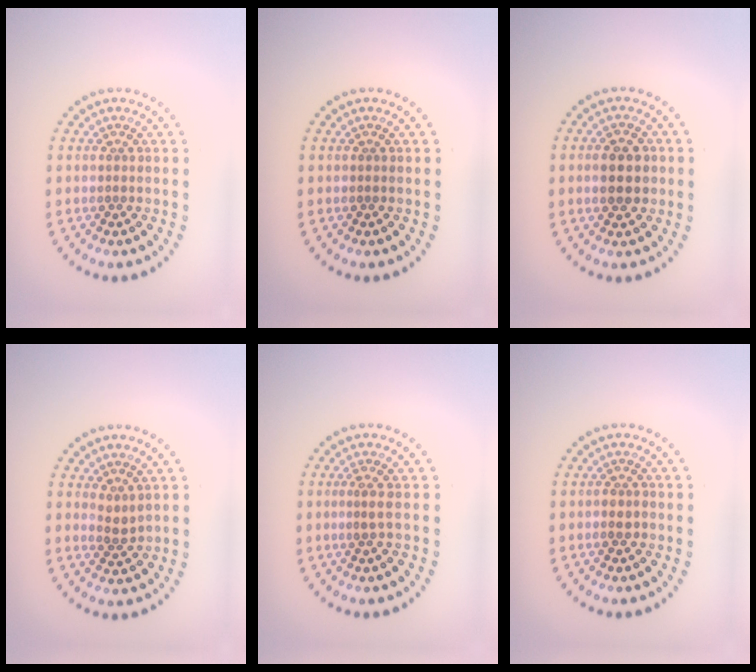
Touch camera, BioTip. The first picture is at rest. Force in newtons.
{"total": 0.0}
{"total": 3.7, "press": 3.7, "slide": 0.2}
{"total": 1.3, "press": 1.1, "slide": 0.7}
{"total": 1.1, "press": 0.7, "slide": 0.9}
{"total": 1.2, "press": 1.1, "slide": 0.5}